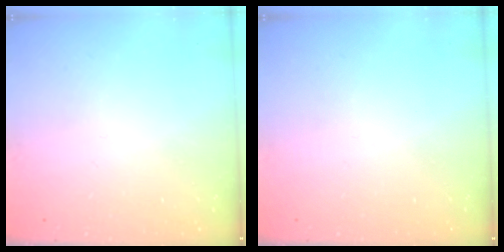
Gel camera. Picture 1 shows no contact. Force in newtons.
{"total": 0.0}